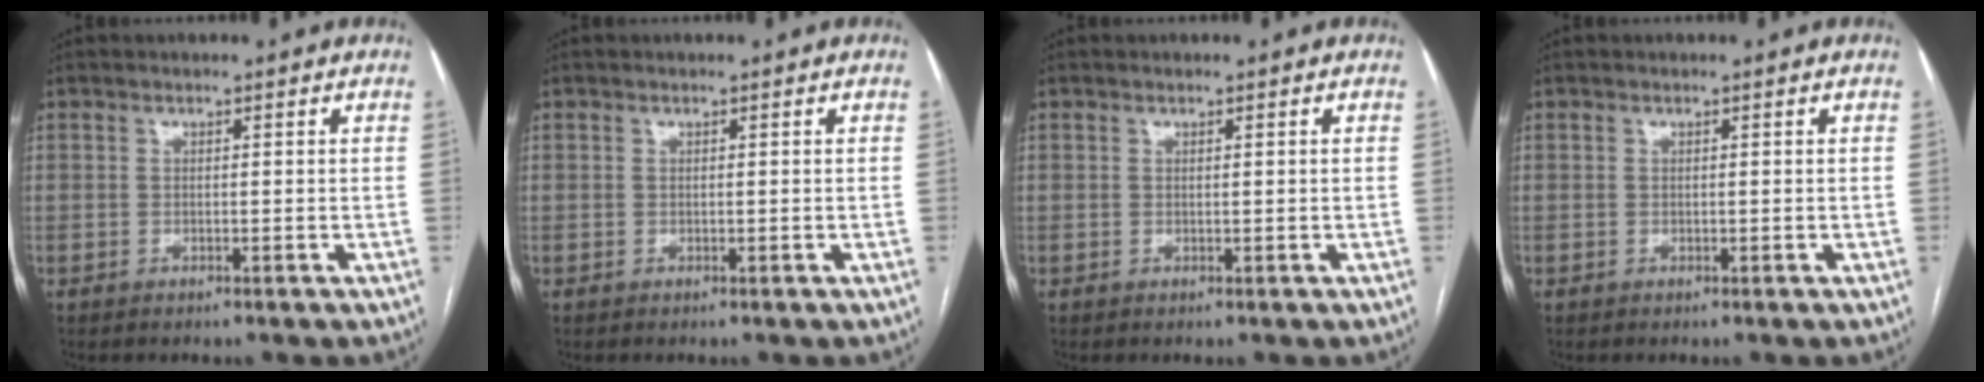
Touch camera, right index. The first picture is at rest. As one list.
[{"total": 0.0}, {"total": 0.0}, {"total": 0.0}]